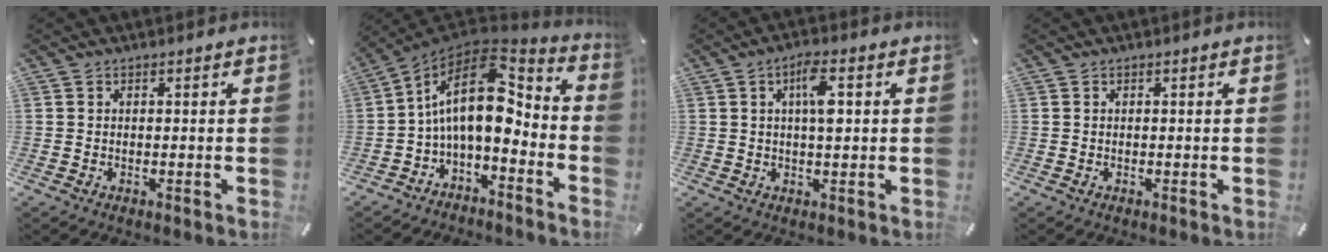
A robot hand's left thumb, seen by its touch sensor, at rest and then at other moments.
{"total": 15.4, "force": [1.4, 8.5, 12.8], "torque": [-0.256, -0.018, 0.021]}
{"total": 6.3, "force": [1.5, 2.0, 5.8], "torque": [-0.101, 0.002, 0.019]}
{"total": 0.0}